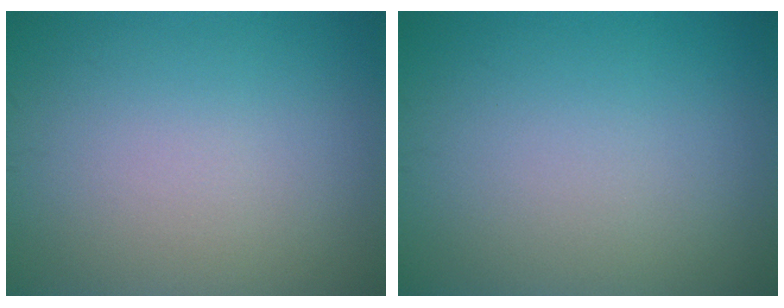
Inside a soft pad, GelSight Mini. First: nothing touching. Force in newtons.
{"total": 0.0}